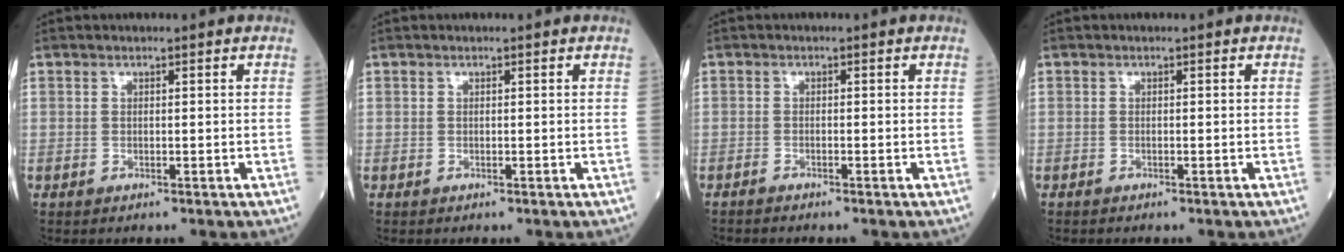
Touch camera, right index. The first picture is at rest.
{"total": 0.0}
{"total": 1.5, "force": [-1.5, 0.1, 0.5], "torque": [-0.013, -0.003, -0.022]}
{"total": 0.6, "force": [-0.5, 0.1, 0.1], "torque": [-0.008, -0.002, -0.011]}